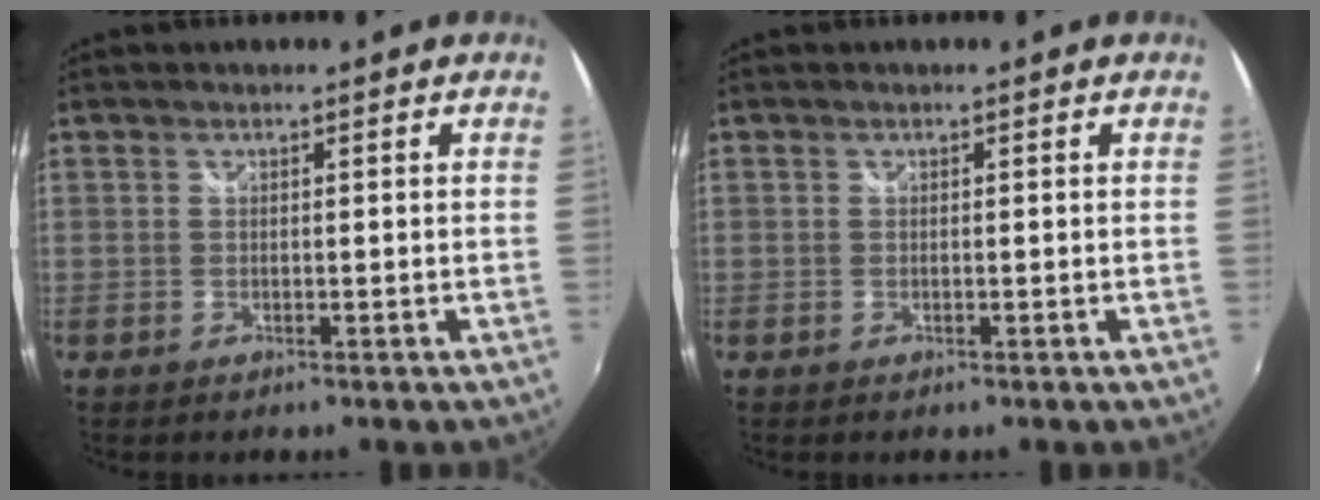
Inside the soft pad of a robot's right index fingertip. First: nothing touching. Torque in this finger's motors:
{"motor_torque": [0.00, 0.00, 0.00, 0.00]}